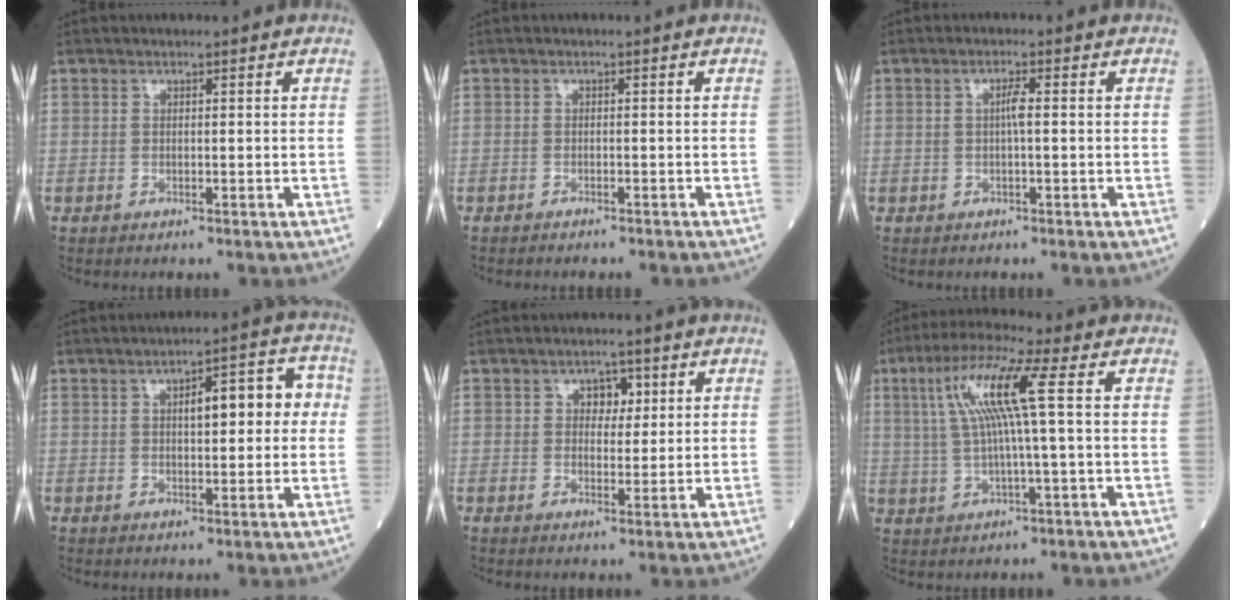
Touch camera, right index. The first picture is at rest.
{"total": 4.2, "force": [-3.8, 0.9, 1.5], "torque": [-0.020, -0.004, -0.044]}
{"total": 1.8, "force": [0.1, 0.1, 1.8], "torque": [-0.033, 0.003, -0.001]}
{"total": 7.4, "force": [1.1, 2.5, 6.9], "torque": [-0.092, 0.032, 0.015]}
{"total": 3.2, "force": [1.1, 2.1, 2.1], "torque": [-0.022, 0.006, 0.015]}
{"total": 10.1, "force": [2.2, -0.3, 9.9], "torque": [-0.197, 0.023, 0.041]}